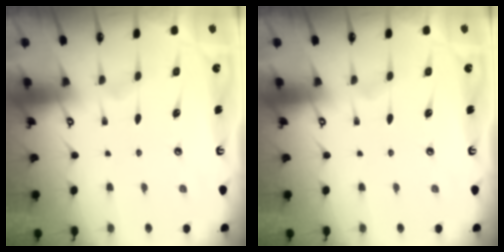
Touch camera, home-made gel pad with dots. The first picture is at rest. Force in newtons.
{"total": 0.0}